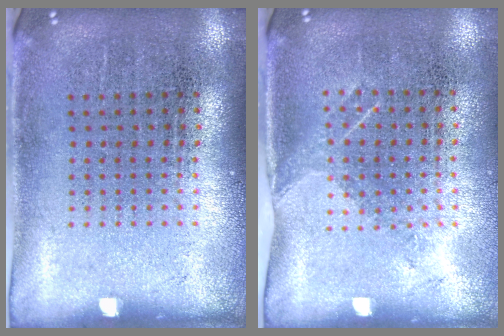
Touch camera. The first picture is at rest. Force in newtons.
{"total": 1.1, "press": 1.0, "slide": 0.6}